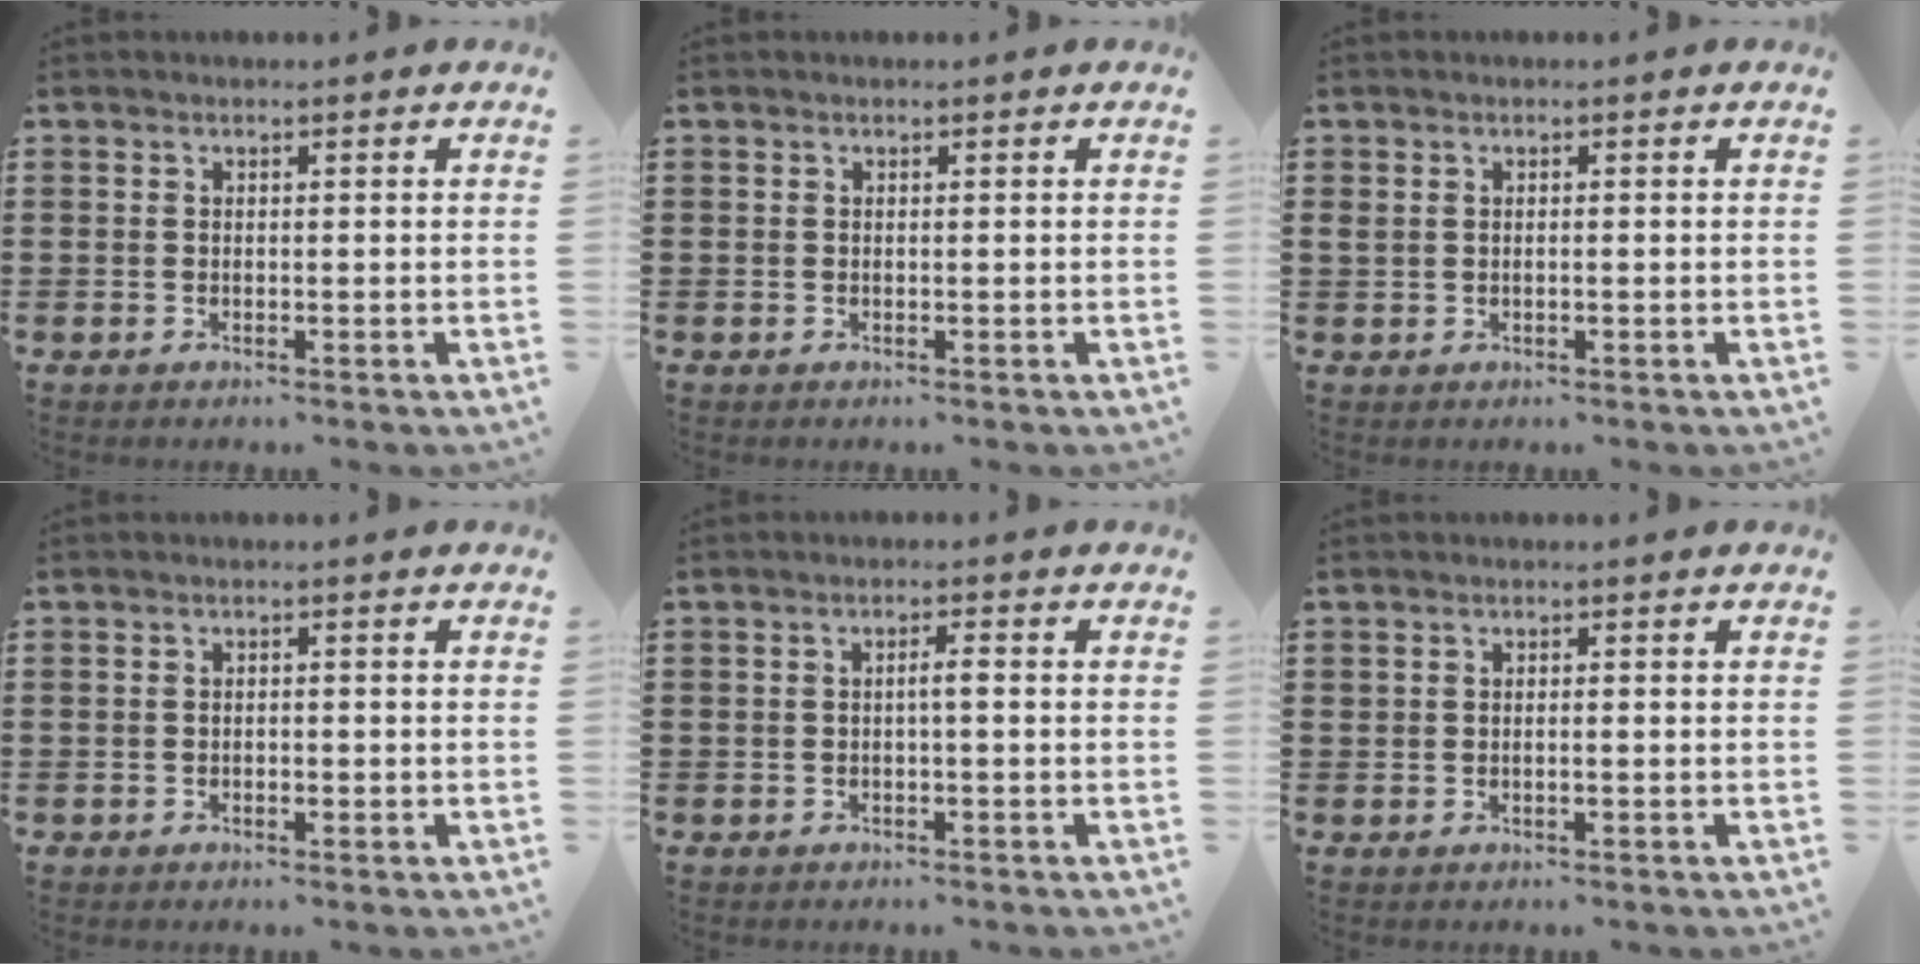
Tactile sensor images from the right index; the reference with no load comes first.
{"total": 0.0}
{"total": 0.7, "force": [0.1, 0.3, 0.6], "torque": [-0.013, 0.002, 0.000]}
{"total": 0.7, "force": [-0.5, 0.5, 0.3], "torque": [-0.008, -0.002, -0.009]}
{"total": 1.6, "force": [-0.3, 0.0, 1.6], "torque": [-0.030, 0.000, -0.006]}
{"total": 0.6, "force": [-0.1, 0.1, 0.6], "torque": [-0.012, -0.005, -0.001]}